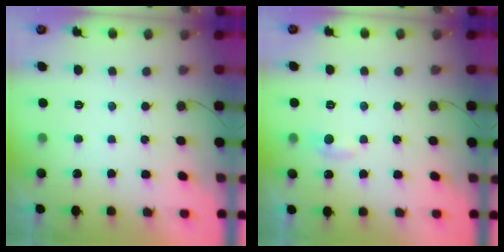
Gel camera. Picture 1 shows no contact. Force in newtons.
{"total": 4.0, "press": 3.9, "slide": 0.4}